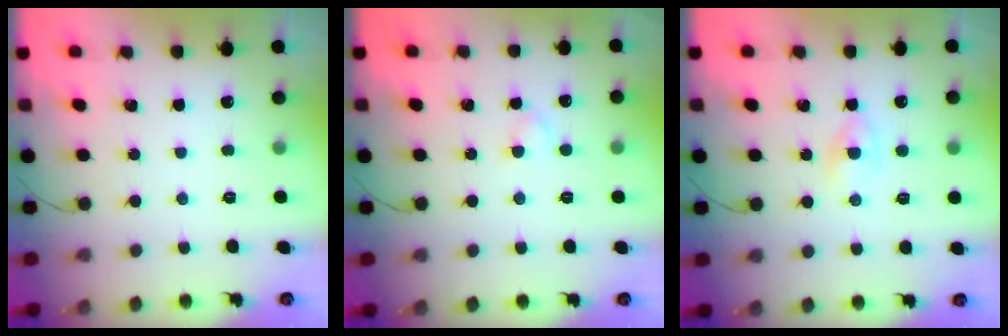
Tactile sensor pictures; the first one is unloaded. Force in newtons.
{"total": 2.0, "press": 1.8, "slide": 0.9}
{"total": 2.7, "press": 2.4, "slide": 1.1}